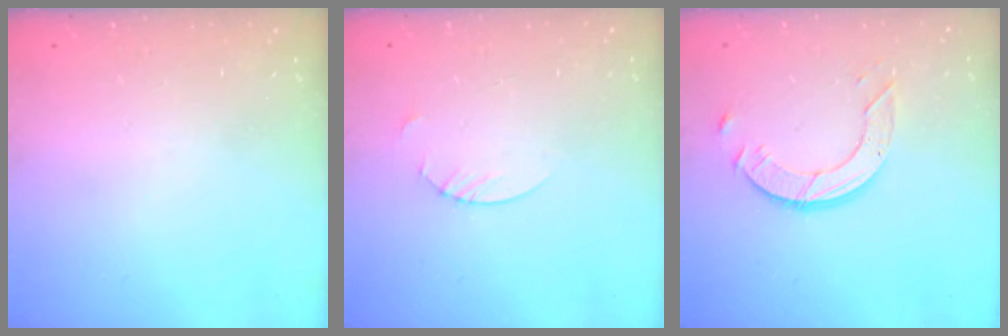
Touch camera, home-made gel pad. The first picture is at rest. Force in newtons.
{"total": 1.8, "press": 1.8, "slide": 0.2}
{"total": 6.9, "press": 6.9, "slide": 0.6}